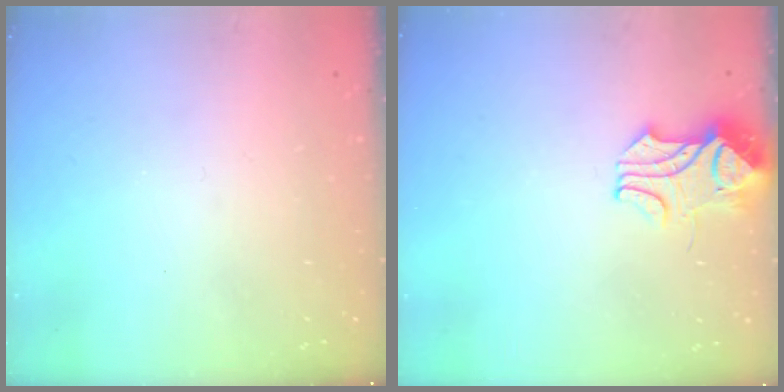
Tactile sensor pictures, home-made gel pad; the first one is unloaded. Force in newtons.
{"total": 2.5, "press": 2.4, "slide": 0.9}